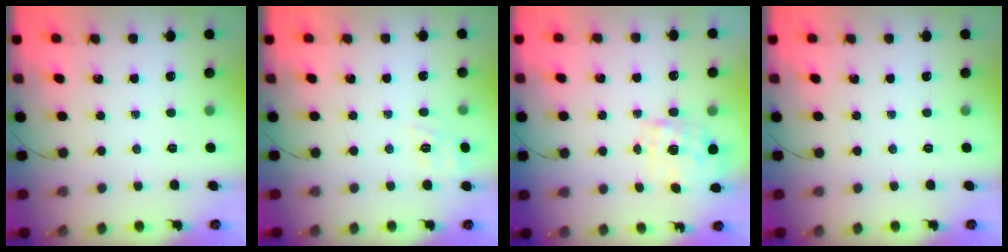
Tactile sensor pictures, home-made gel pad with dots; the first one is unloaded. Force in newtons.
{"total": 9.7, "press": 9.6, "slide": 1.7}
{"total": 2.3, "press": 2.3, "slide": 0.3}
{"total": 0.0}